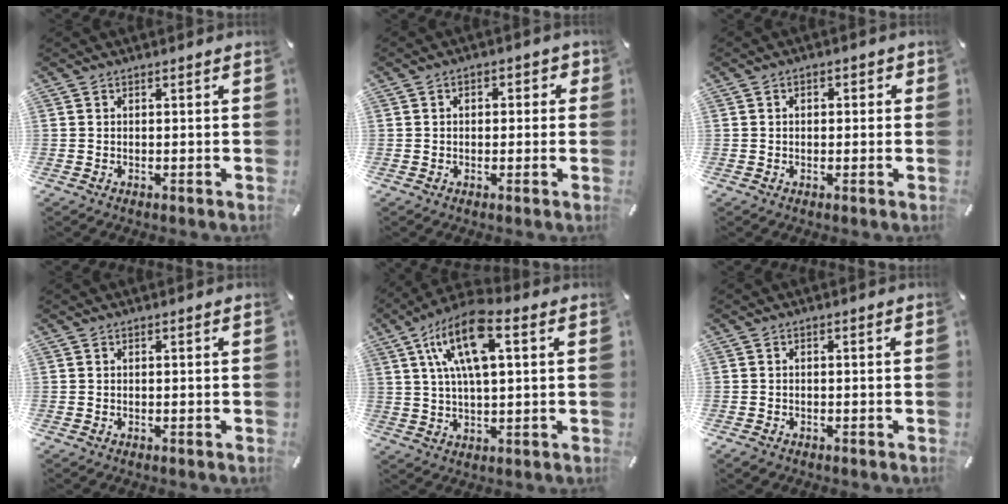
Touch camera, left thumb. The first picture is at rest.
{"total": 2.8, "force": [-0.5, 2.0, 1.9], "torque": [-0.020, 0.006, -0.016]}
{"total": 2.0, "force": [-0.3, 1.5, 1.3], "torque": [-0.017, 0.005, -0.010]}
{"total": 0.0}
{"total": 14.4, "force": [5.3, 5.6, 12.2], "torque": [-0.245, 0.001, 0.092]}
{"total": 1.0, "force": [-0.7, 0.7, 0.4], "torque": [-0.006, 0.002, -0.014]}